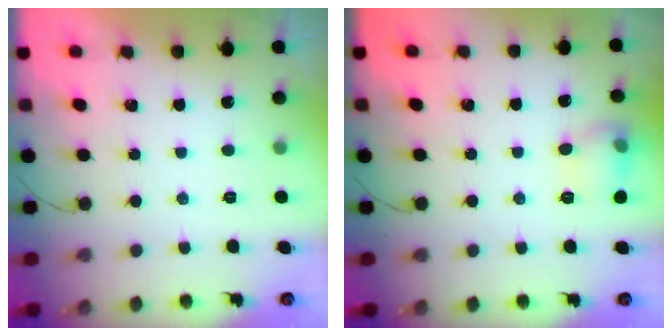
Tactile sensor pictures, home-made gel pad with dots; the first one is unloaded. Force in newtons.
{"total": 8.5, "press": 8.5, "slide": 0.6}